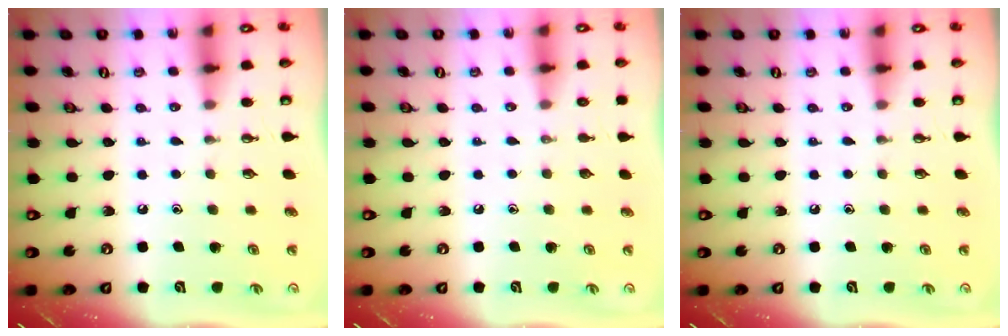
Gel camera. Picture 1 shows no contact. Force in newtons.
{"total": 0.0}
{"total": 0.0}